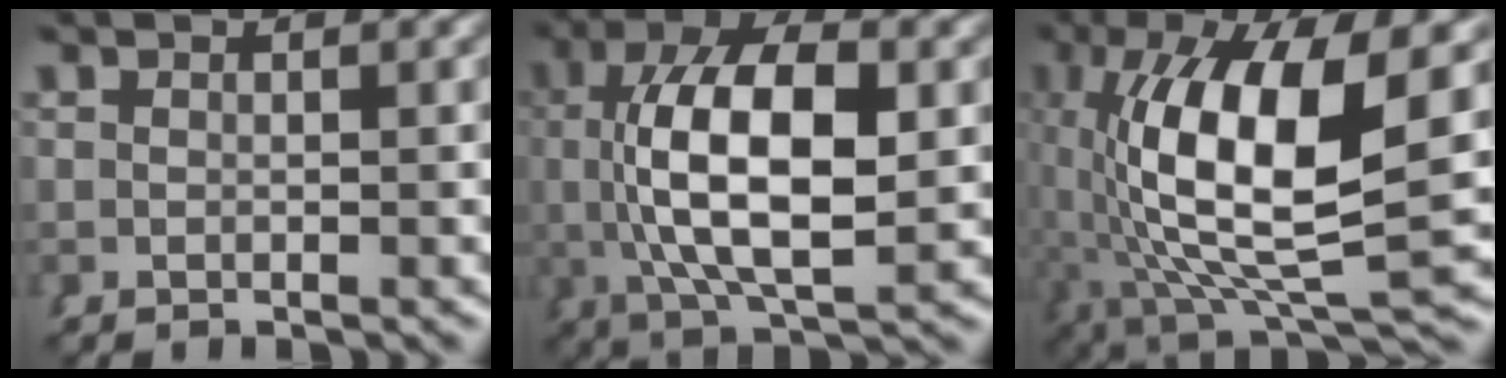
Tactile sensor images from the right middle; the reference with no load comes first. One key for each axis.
{"total": 10.6, "fx": 1.4, "fy": 4.9, "fz": 9.4, "tx": -0.165, "ty": -0.009, "tz": 0.032}
{"total": 16.0, "fx": 0.7, "fy": 6.8, "fz": 14.5, "tx": -0.256, "ty": -0.025, "tz": 0.038}